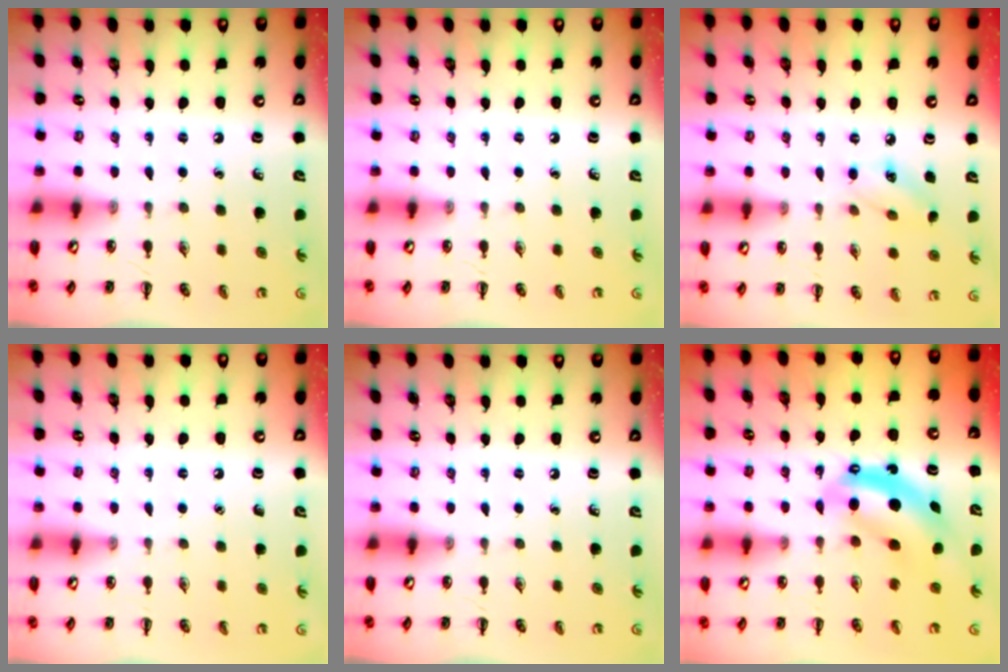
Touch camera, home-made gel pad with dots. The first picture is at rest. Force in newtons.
{"total": 0.0}
{"total": 6.0, "press": 5.9, "slide": 1.2}
{"total": 1.4, "press": 1.4, "slide": 0.1}
{"total": 0.0}
{"total": 6.8, "press": 6.6, "slide": 1.7}